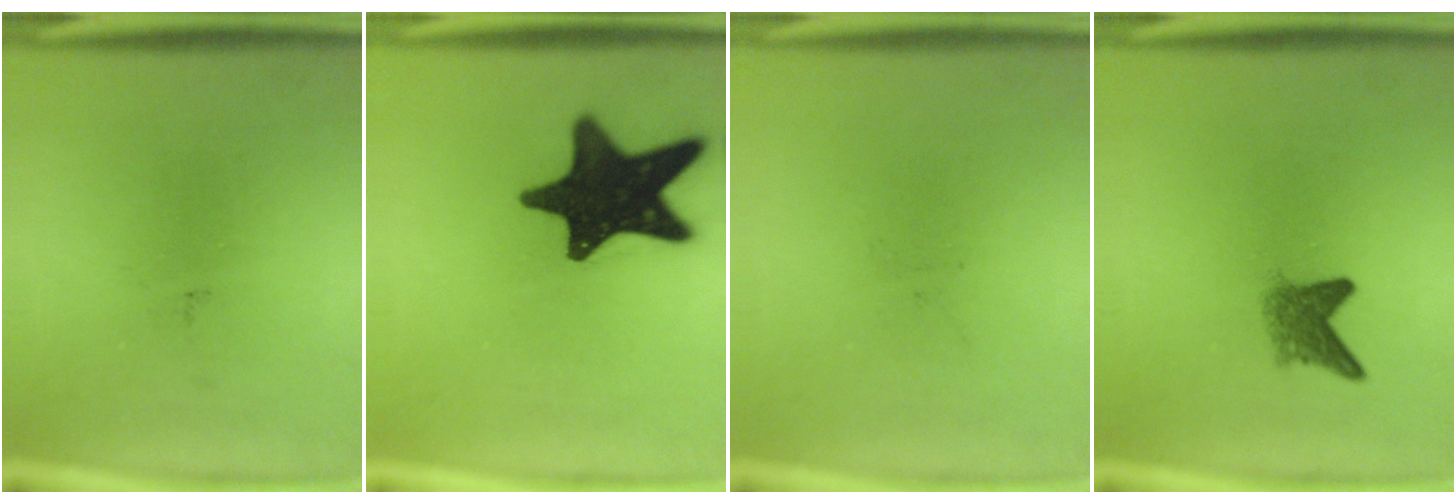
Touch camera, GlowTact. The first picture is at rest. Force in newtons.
{"total": 18.2}
{"total": 0.0}
{"total": 3.1}